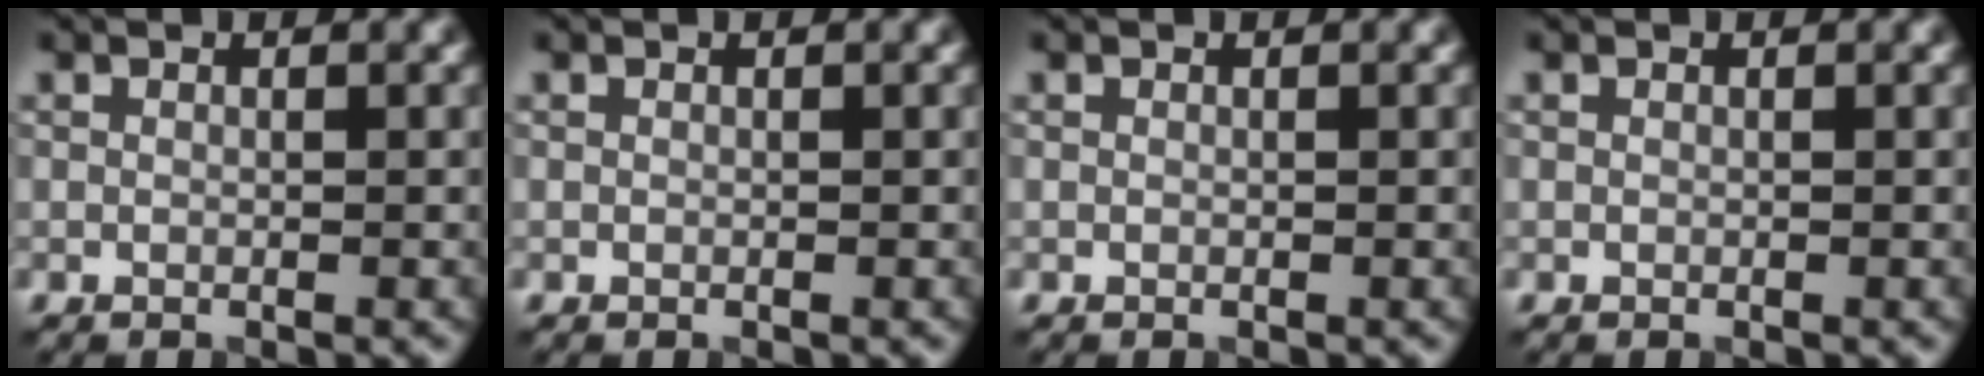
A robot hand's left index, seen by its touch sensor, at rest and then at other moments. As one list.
[{"total": 0.0}, {"total": 0.0}, {"total": 0.0}]